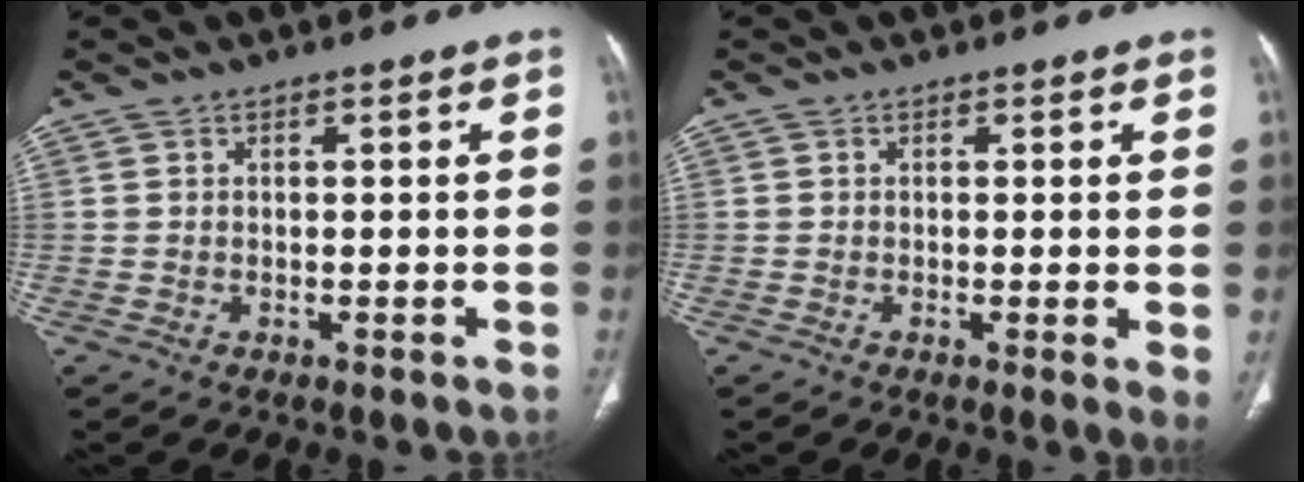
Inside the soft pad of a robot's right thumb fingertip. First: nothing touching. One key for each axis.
{"total": 2.7, "fx": 0.0, "fy": 0.6, "fz": 2.6, "tx": -0.040, "ty": -0.010, "tz": -0.004}